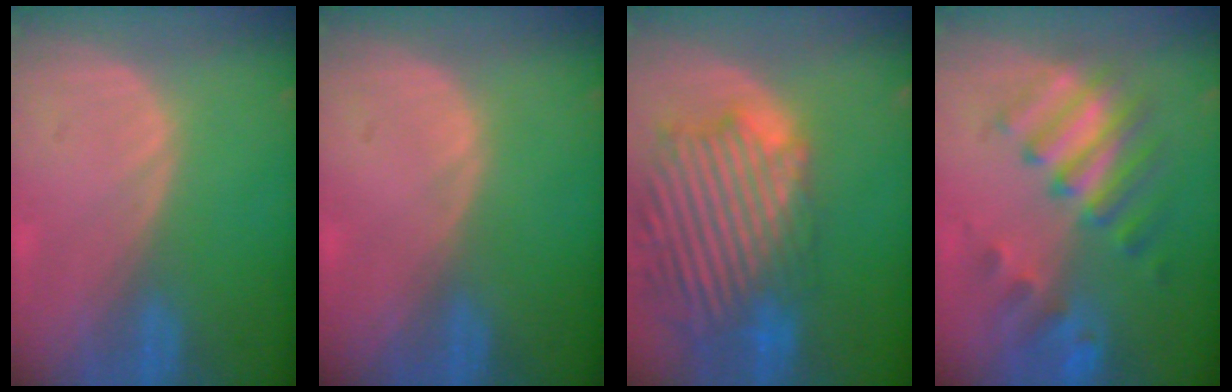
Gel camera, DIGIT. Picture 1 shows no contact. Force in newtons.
{"total": 0.0}
{"total": 14.4, "press": 12.4, "slide": 7.4}
{"total": 8.5, "press": 7.9, "slide": 3.0}